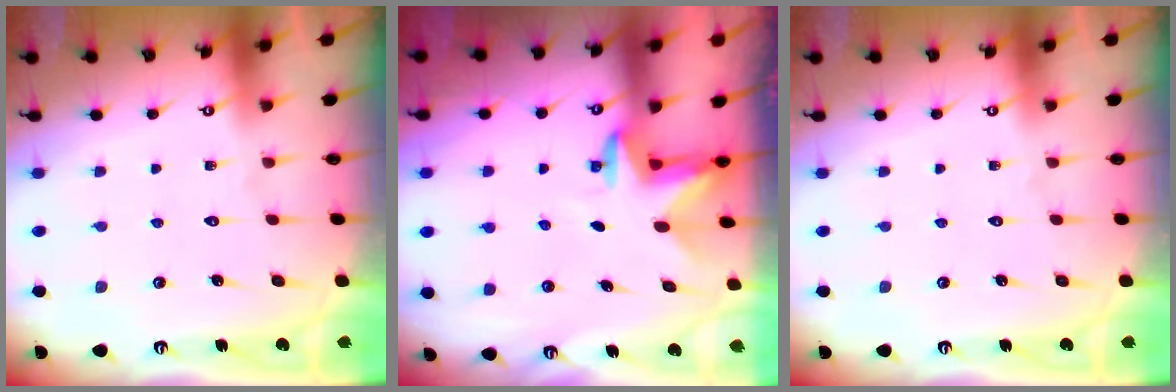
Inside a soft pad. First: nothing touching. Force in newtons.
{"total": 3.2, "press": 3.1, "slide": 0.8}
{"total": 0.0}